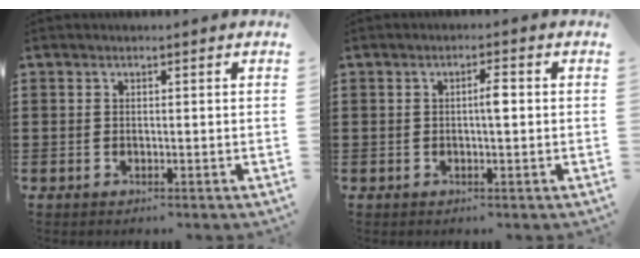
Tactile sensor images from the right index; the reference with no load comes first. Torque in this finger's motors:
{"motor_torque": [0.46, -0.22, 0.12, 0.06]}